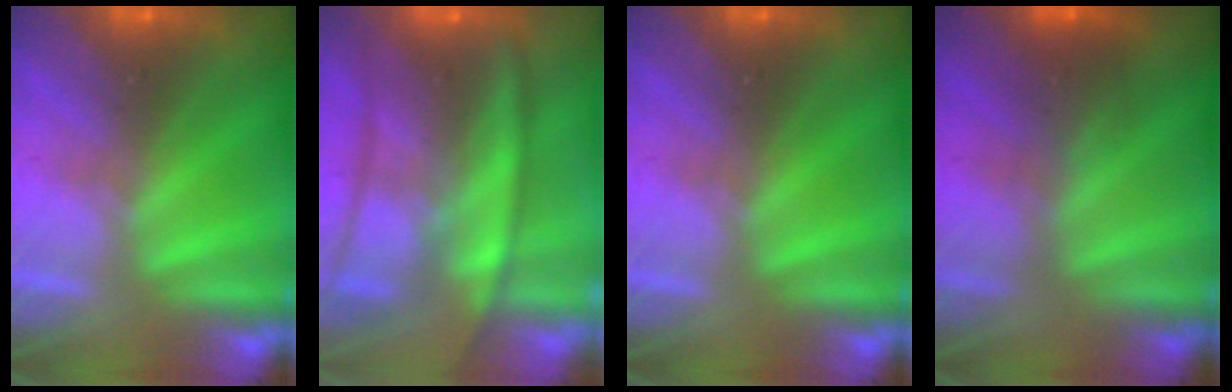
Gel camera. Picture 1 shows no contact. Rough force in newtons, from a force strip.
{"total": 7.0}
{"total": 0.0}
{"total": 2.2}